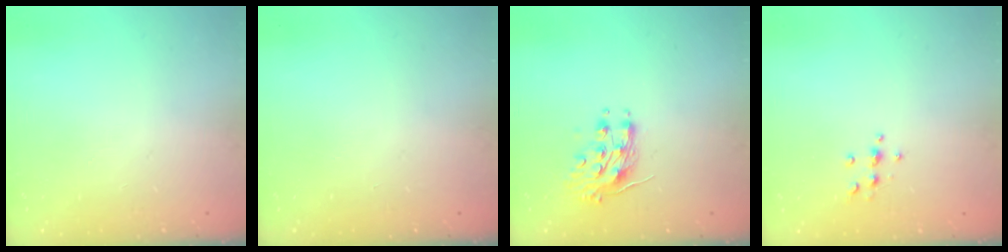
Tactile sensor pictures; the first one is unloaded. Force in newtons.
{"total": 0.0}
{"total": 8.8, "press": 8.8, "slide": 0.4}
{"total": 4.2, "press": 4.2, "slide": 0.4}